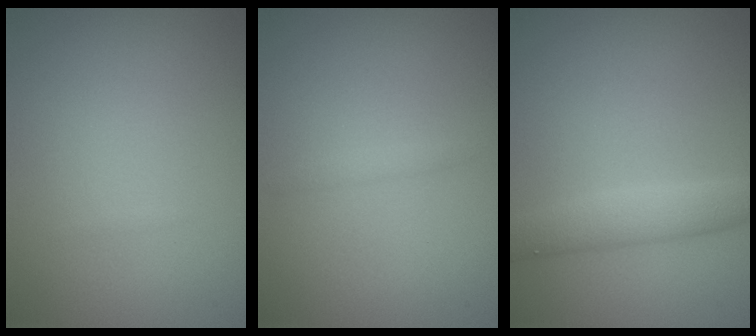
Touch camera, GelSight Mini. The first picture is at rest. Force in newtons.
{"total": 0.6, "press": 0.6, "slide": 0.0}
{"total": 2.9, "press": 2.9, "slide": 0.1}